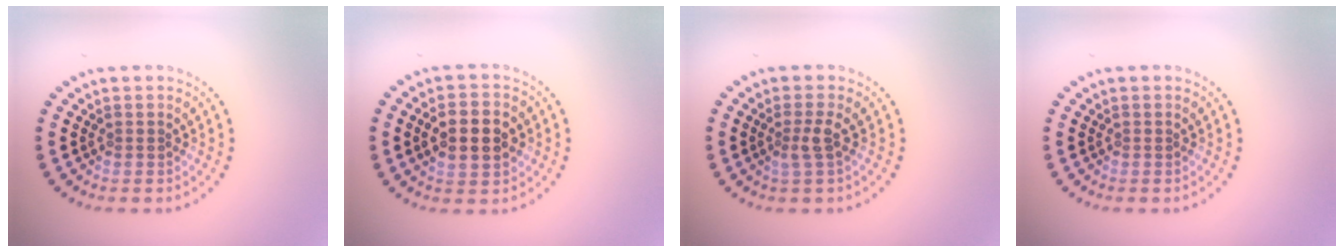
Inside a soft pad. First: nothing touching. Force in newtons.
{"total": 4.9, "press": 4.9, "slide": 0.3}
{"total": 1.7, "press": 1.3, "slide": 1.1}
{"total": 0.0}